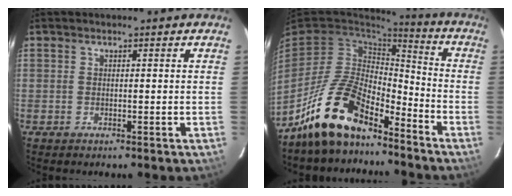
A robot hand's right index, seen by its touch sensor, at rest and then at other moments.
{"total": 15.7, "force": [-11.6, 6.3, 8.5], "torque": [-0.183, 0.004, -0.211]}